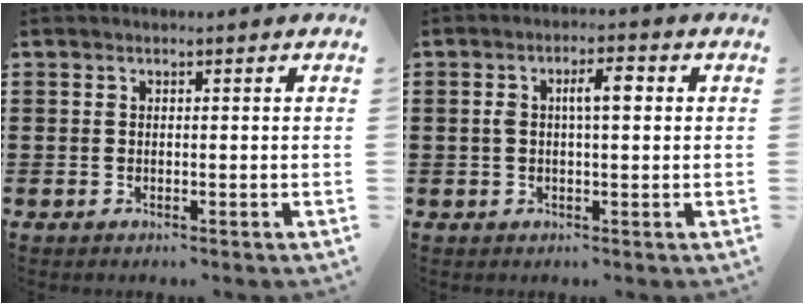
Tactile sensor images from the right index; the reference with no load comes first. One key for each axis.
{"total": 4.3, "fx": 0.6, "fy": 1.5, "fz": 4.0, "tx": -0.071, "ty": 0.007, "tz": 0.004}